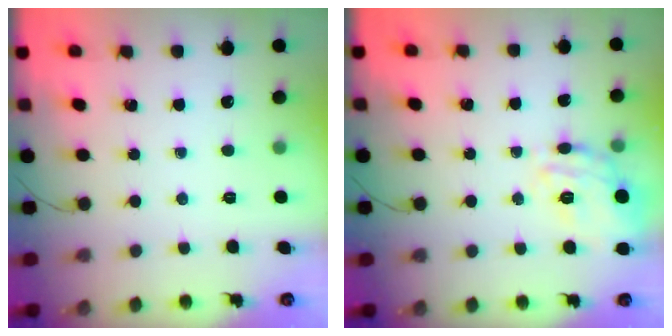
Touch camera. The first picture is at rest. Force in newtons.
{"total": 16.7, "press": 16.7, "slide": 0.5}